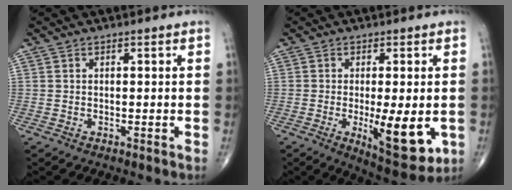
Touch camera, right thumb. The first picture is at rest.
{"total": 11.8, "force": [-2.4, 3.9, 10.9], "torque": [-0.147, -0.024, -0.025]}